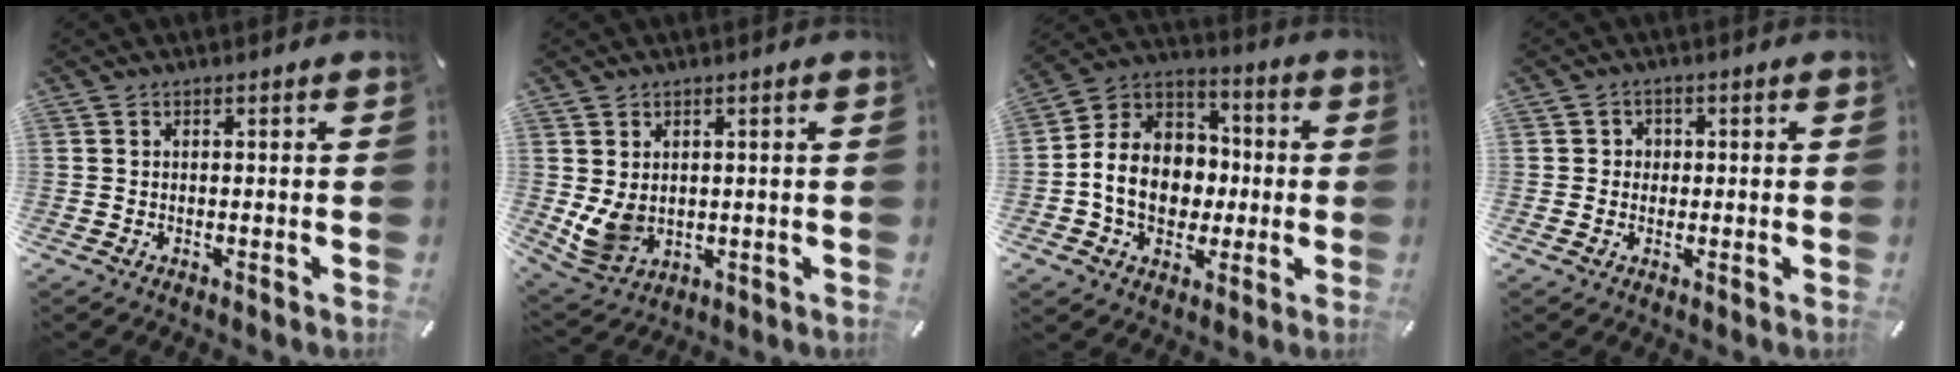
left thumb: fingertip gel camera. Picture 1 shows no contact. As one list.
[{"total": 6.6, "force": [1.7, 5.6, 3.1], "torque": [-0.081, -0.009, 0.034]}, {"total": 13.0, "force": [-2.3, 11.3, 6.0], "torque": [-0.141, 0.011, -0.038]}, {"total": 2.9, "force": [-0.3, 2.8, 0.6], "torque": [-0.008, 0.005, -0.010]}]